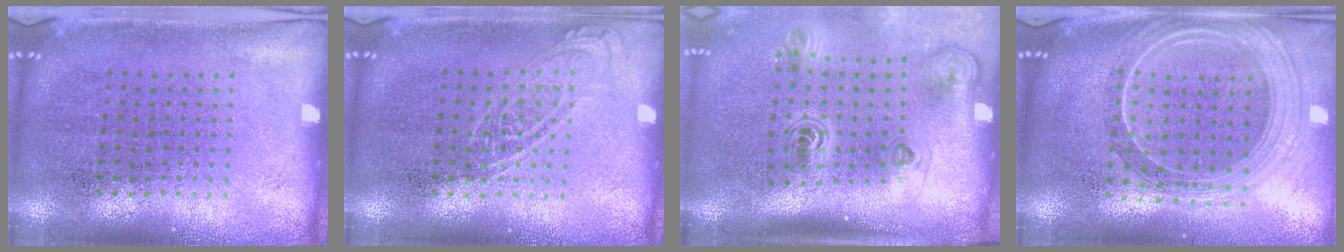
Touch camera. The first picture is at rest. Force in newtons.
{"total": 1.8, "press": 1.8, "slide": 0.2}
{"total": 2.3, "press": 1.5, "slide": 1.8}
{"total": 2.5, "press": 2.1, "slide": 1.3}